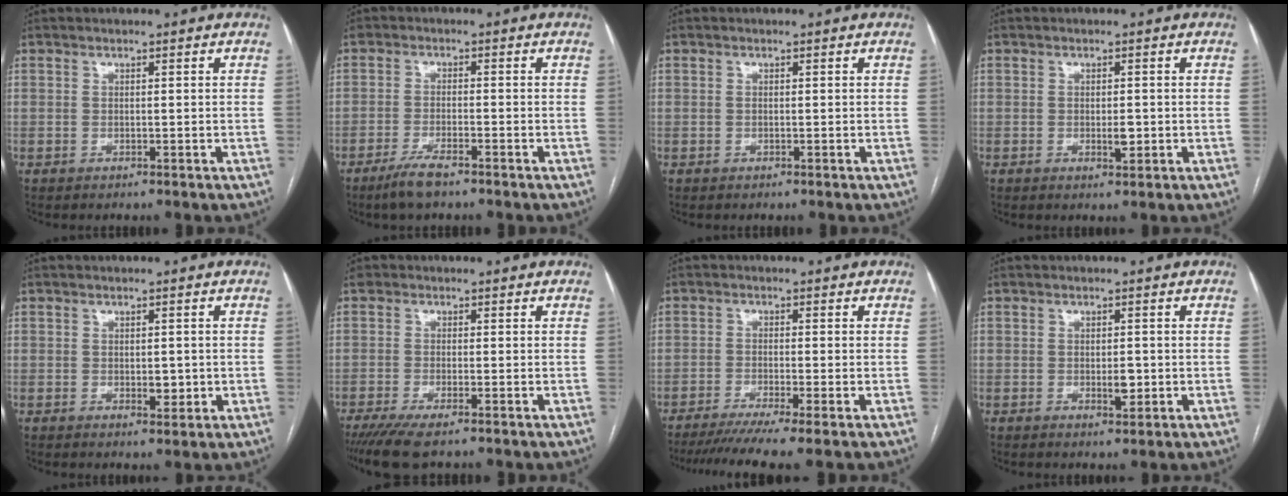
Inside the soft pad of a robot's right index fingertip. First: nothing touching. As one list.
[{"total": 4.4, "force": [-3.3, 0.8, 2.8], "torque": [-0.063, -0.005, -0.062]}, {"total": 0.0}, {"total": 2.0, "force": [-0.3, 0.7, 1.8], "torque": [-0.030, -0.002, -0.002]}, {"total": 2.4, "force": [-0.3, 1.3, 2.1], "torque": [-0.028, -0.002, 0.001]}, {"total": 5.3, "force": [-3.7, 1.3, 3.6], "torque": [-0.067, -0.013, -0.062]}, {"total": 8.0, "force": [-6.2, -1.0, 5.0], "torque": [-0.071, -0.019, -0.098]}, {"total": 2.3, "force": [-0.4, 1.0, 2.1], "torque": [-0.034, -0.002, -0.002]}]